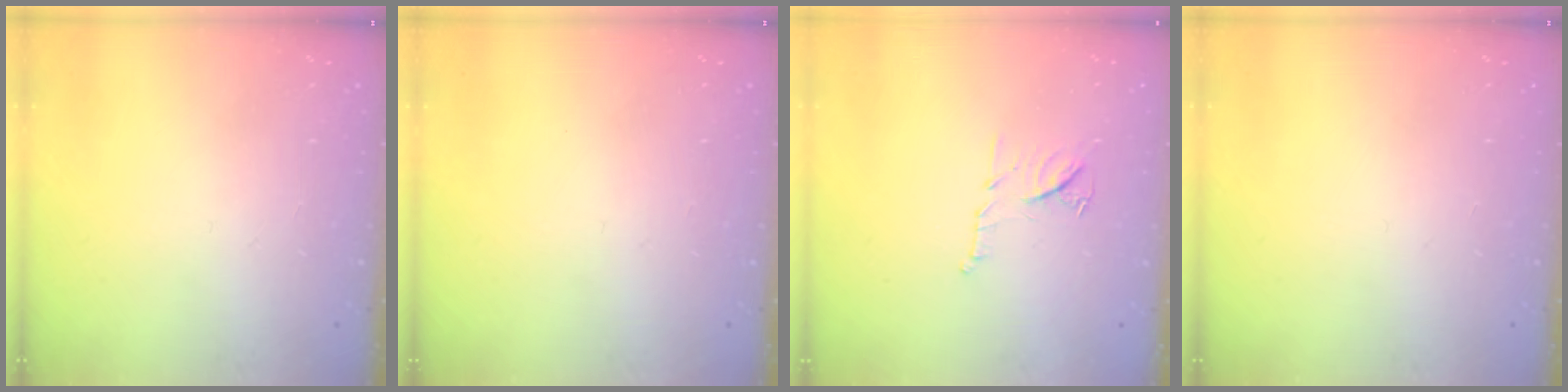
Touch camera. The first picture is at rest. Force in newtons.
{"total": 0.0}
{"total": 9.1, "press": 9.1, "slide": 0.2}
{"total": 0.0}